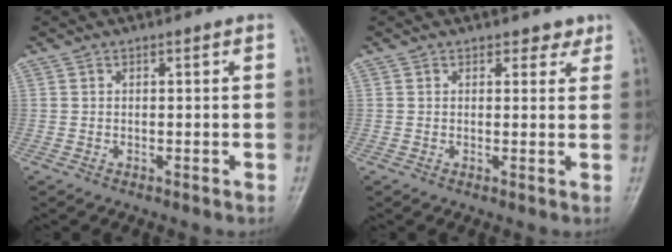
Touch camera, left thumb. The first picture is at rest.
{"total": 2.4, "force": [1.8, 1.5, 0.7], "torque": [0.014, -0.008, 0.018]}